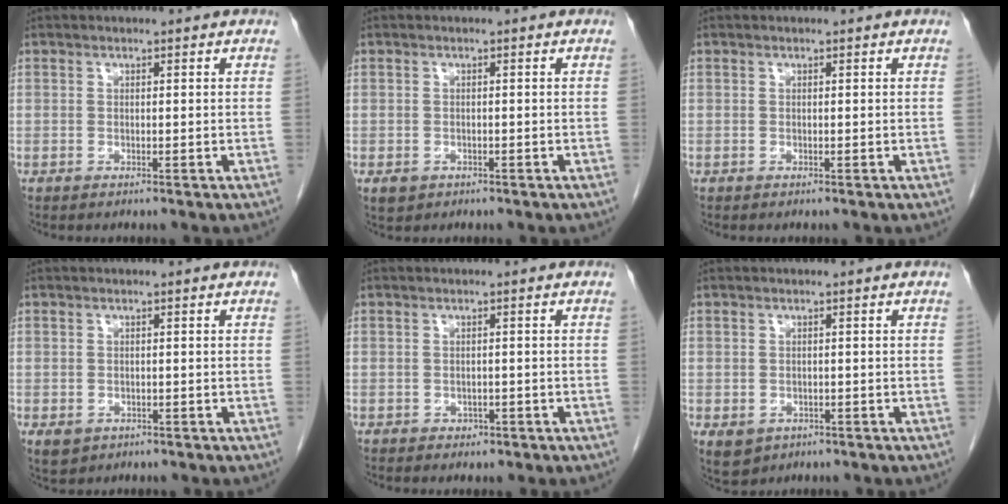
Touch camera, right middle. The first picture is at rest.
{"total": 1.9, "force": [-0.9, 1.5, 0.7], "torque": [-0.013, 0.001, -0.006]}
{"total": 0.0}
{"total": 2.5, "force": [-1.1, 2.0, 1.0], "torque": [-0.016, 0.000, -0.006]}
{"total": 1.3, "force": [-0.7, 1.1, 0.4], "torque": [-0.009, 0.003, -0.005]}
{"total": 3.9, "force": [-1.8, 3.2, 1.4], "torque": [-0.023, -0.002, -0.017]}